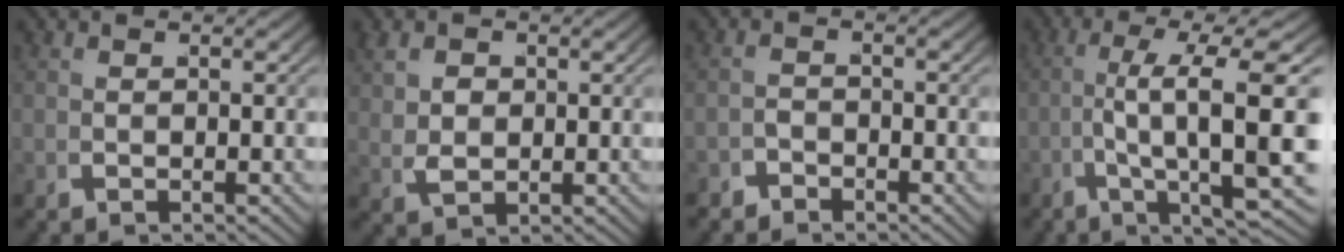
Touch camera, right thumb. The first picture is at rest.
{"total": 2.9, "force": [0.7, 1.9, 2.1], "torque": [-0.038, -0.005, 0.024]}
{"total": 2.0, "force": [-1.9, 0.2, -0.4], "torque": [0.023, 0.001, -0.037]}
{"total": 10.6, "force": [-0.2, 3.1, 10.1], "torque": [-0.171, -0.006, -0.001]}